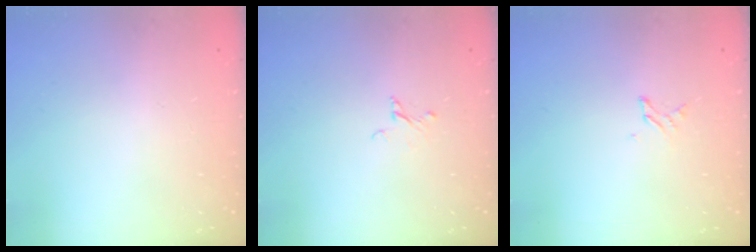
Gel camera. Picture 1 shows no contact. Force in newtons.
{"total": 2.2, "press": 2.2, "slide": 0.1}
{"total": 2.2, "press": 2.2, "slide": 0.3}